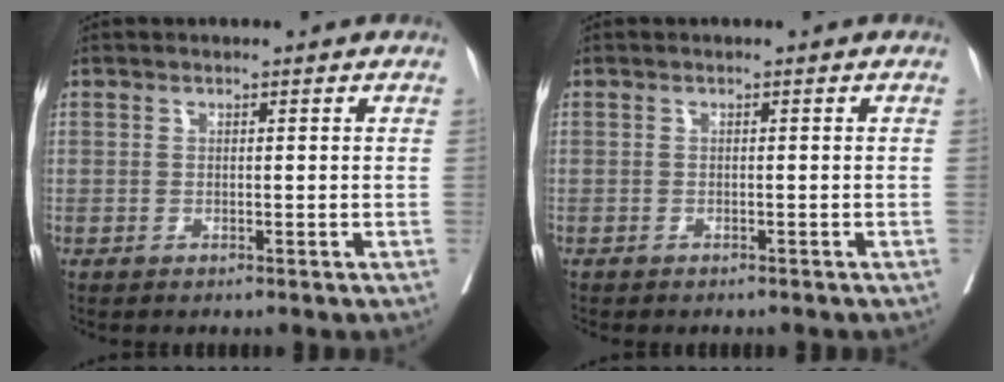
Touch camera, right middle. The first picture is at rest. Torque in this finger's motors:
{"motor_torque": [0.97, -1.17, 0.16, 0.03]}